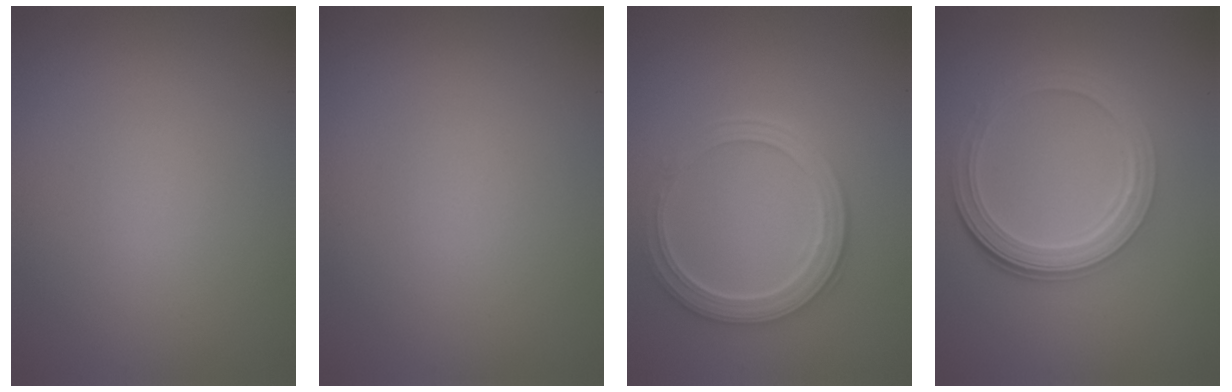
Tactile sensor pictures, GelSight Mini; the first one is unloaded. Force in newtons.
{"total": 0.0}
{"total": 3.7, "press": 3.3, "slide": 1.7}
{"total": 5.4, "press": 3.9, "slide": 3.7}